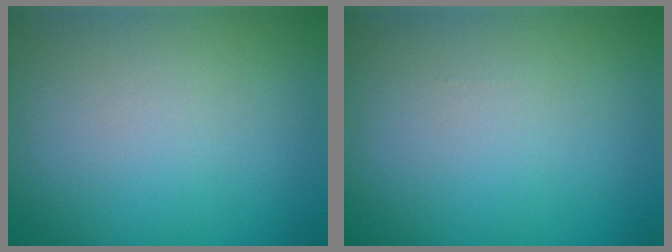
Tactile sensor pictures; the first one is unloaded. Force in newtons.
{"total": 0.0}